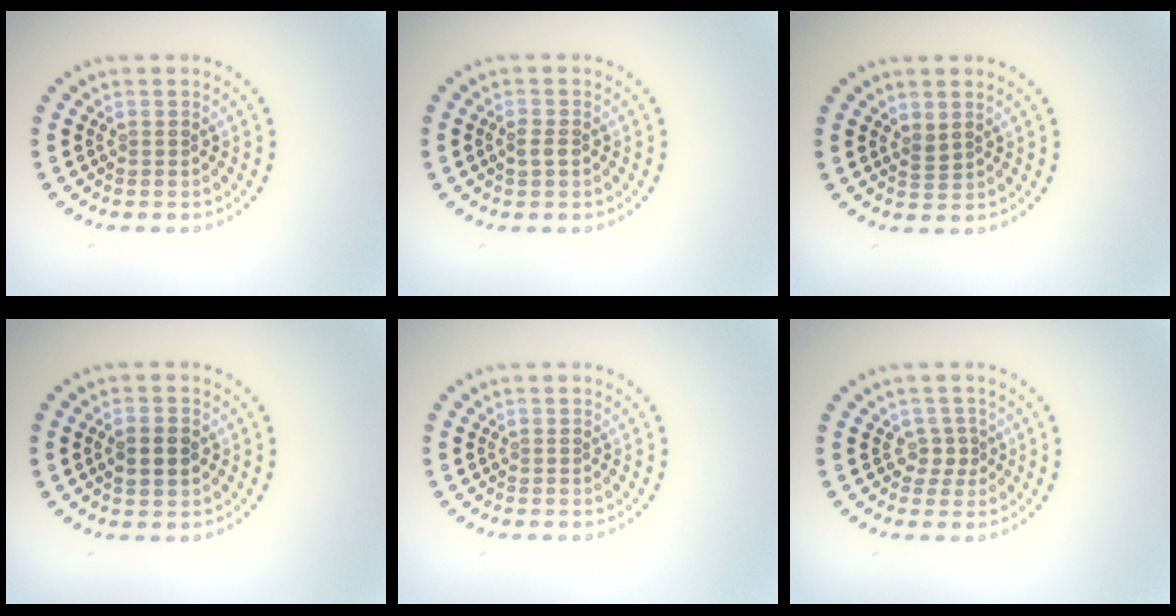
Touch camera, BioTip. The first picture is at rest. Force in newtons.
{"total": 1.2, "press": 1.2, "slide": 0.1}
{"total": 0.9, "press": 0.7, "slide": 0.5}
{"total": 2.3, "press": 2.3, "slide": 0.2}
{"total": 0.0}
{"total": 1.6, "press": 1.2, "slide": 1.1}